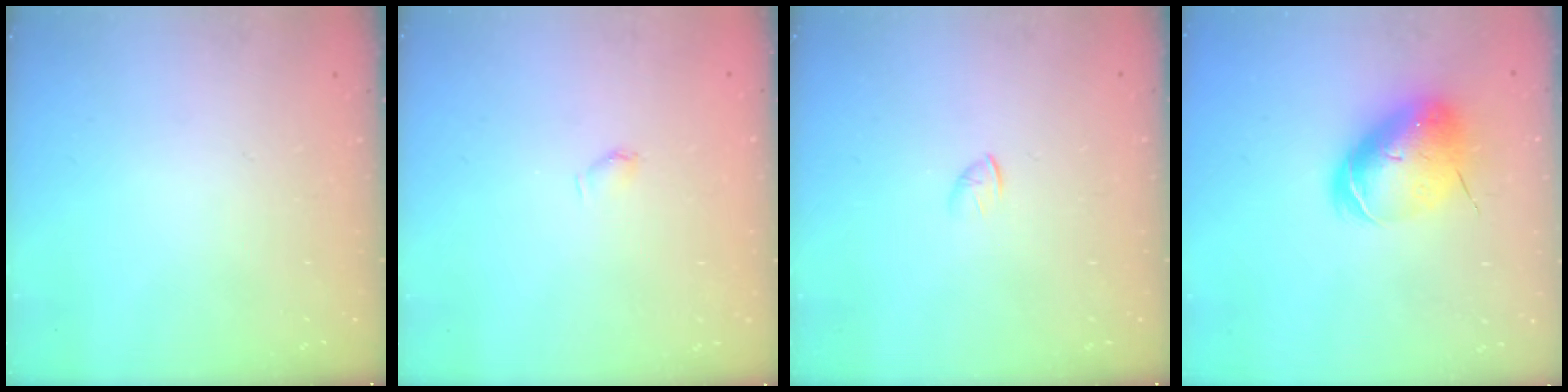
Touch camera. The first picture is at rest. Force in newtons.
{"total": 3.5, "press": 3.4, "slide": 0.7}
{"total": 1.3, "press": 1.2, "slide": 0.4}
{"total": 10.8, "press": 10.5, "slide": 2.2}